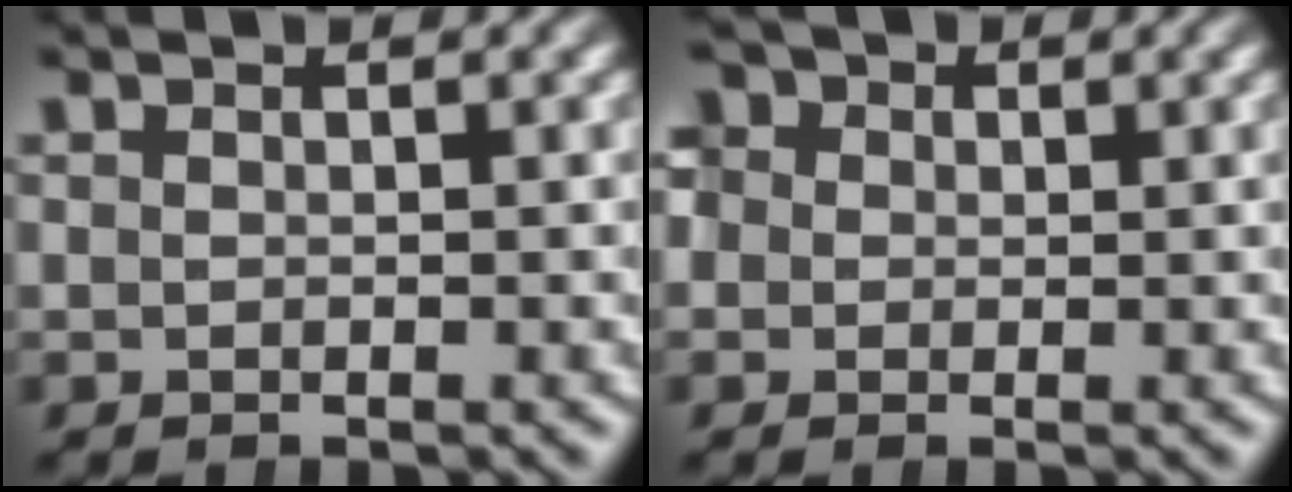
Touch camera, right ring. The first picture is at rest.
{"total": 7.9, "force": [1.1, 7.0, 3.4], "torque": [-0.071, 0.007, 0.003]}